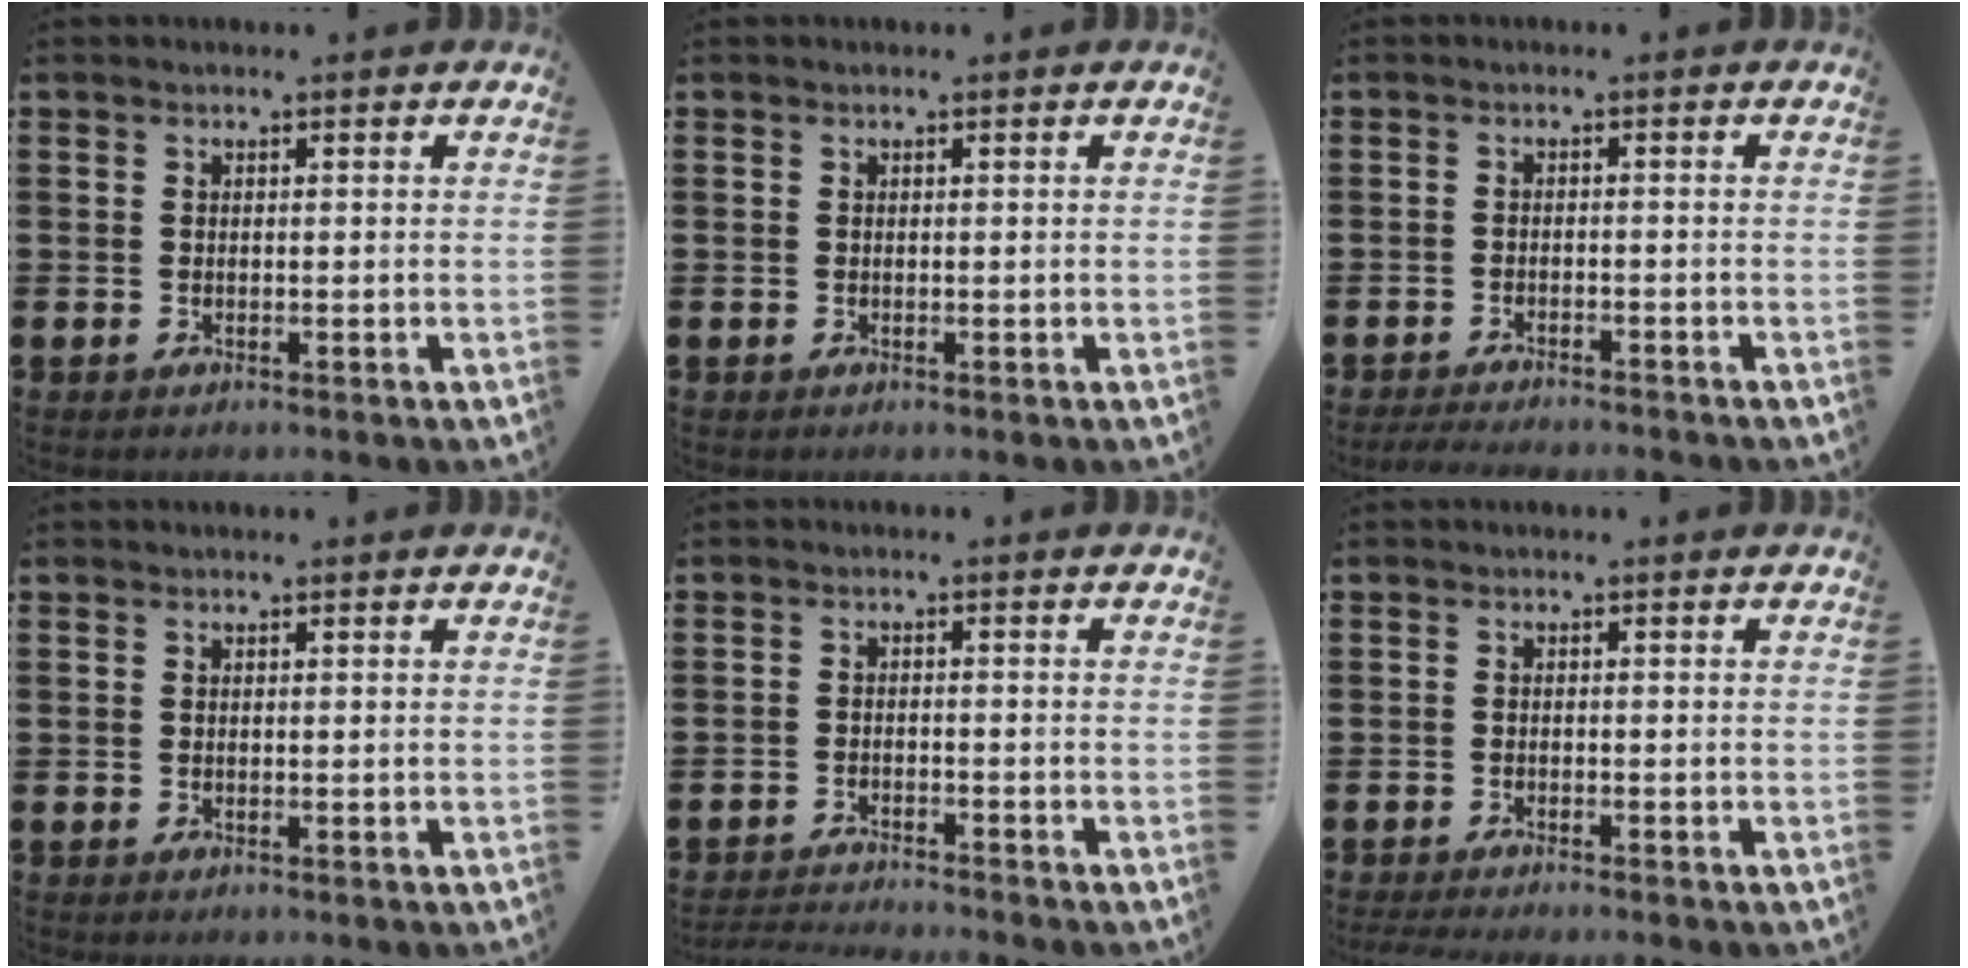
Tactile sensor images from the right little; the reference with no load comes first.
{"total": 0.0}
{"total": 1.9, "force": [-1.8, 0.0, 0.5], "torque": [-0.008, 0.004, -0.036]}
{"total": 0.0}
{"total": 2.0, "force": [-2.0, -0.2, 0.1], "torque": [-0.003, 0.001, -0.041]}
{"total": 1.0, "force": [-0.9, 0.0, 0.4], "torque": [-0.007, -0.001, -0.018]}